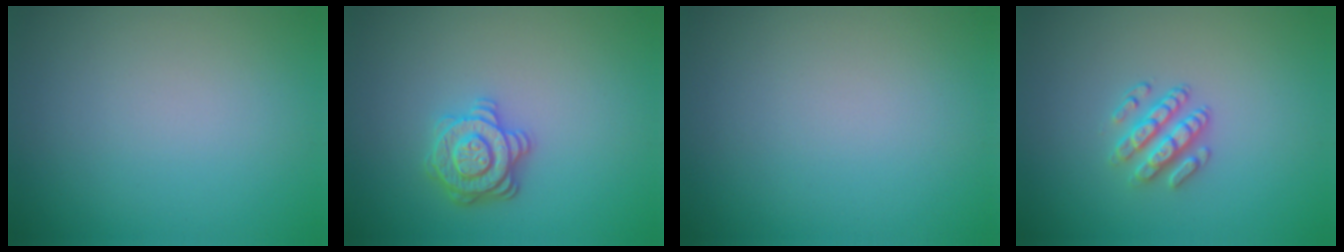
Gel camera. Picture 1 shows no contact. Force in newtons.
{"total": 3.1, "press": 3.0, "slide": 0.9}
{"total": 0.0}
{"total": 2.3, "press": 1.9, "slide": 1.4}